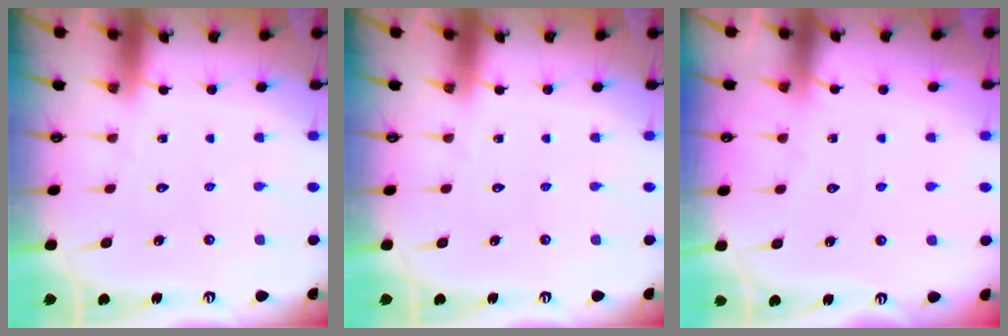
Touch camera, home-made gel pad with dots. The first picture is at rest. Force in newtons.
{"total": 0.0}
{"total": 5.1, "press": 5.1, "slide": 0.6}